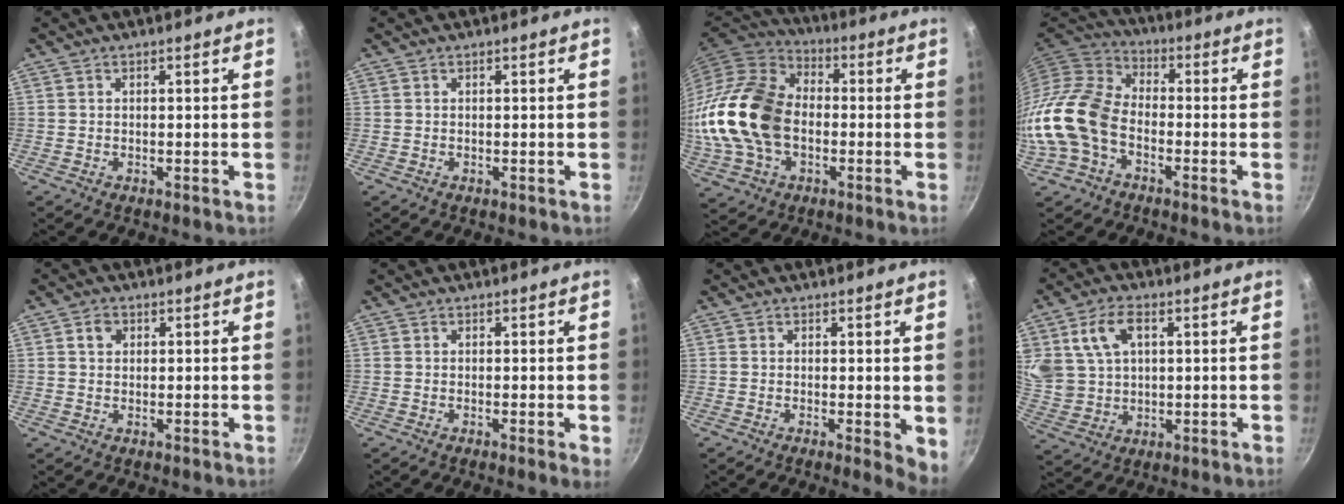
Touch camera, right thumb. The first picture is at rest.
{"total": 0.0}
{"total": 20.7, "force": [-1.7, 14.6, 14.6], "torque": [-0.275, 0.033, -0.035]}
{"total": 13.8, "force": [-4.2, 9.5, 9.1], "torque": [-0.159, 0.041, -0.101]}
{"total": 2.5, "force": [0.7, 2.0, 1.3], "torque": [-0.012, 0.003, 0.009]}
{"total": 1.4, "force": [-0.2, 0.1, 1.4], "torque": [-0.022, -0.006, -0.007]}
{"total": 3.9, "force": [-0.2, 1.4, 3.6], "torque": [-0.045, -0.011, -0.003]}
{"total": 11.6, "force": [3.7, 8.1, 7.4], "torque": [-0.131, -0.005, 0.077]}